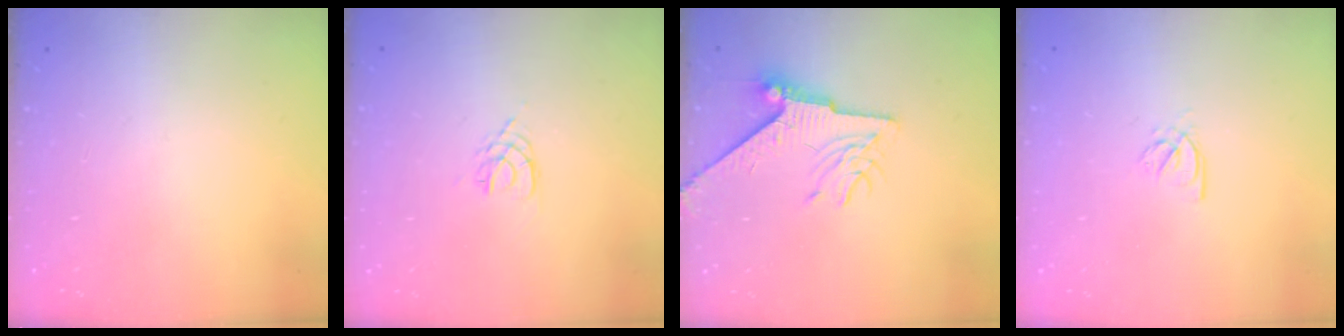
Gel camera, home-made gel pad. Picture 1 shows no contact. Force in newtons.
{"total": 2.4, "press": 2.3, "slide": 0.4}
{"total": 7.8, "press": 7.7, "slide": 0.9}
{"total": 2.0, "press": 2.0, "slide": 0.4}